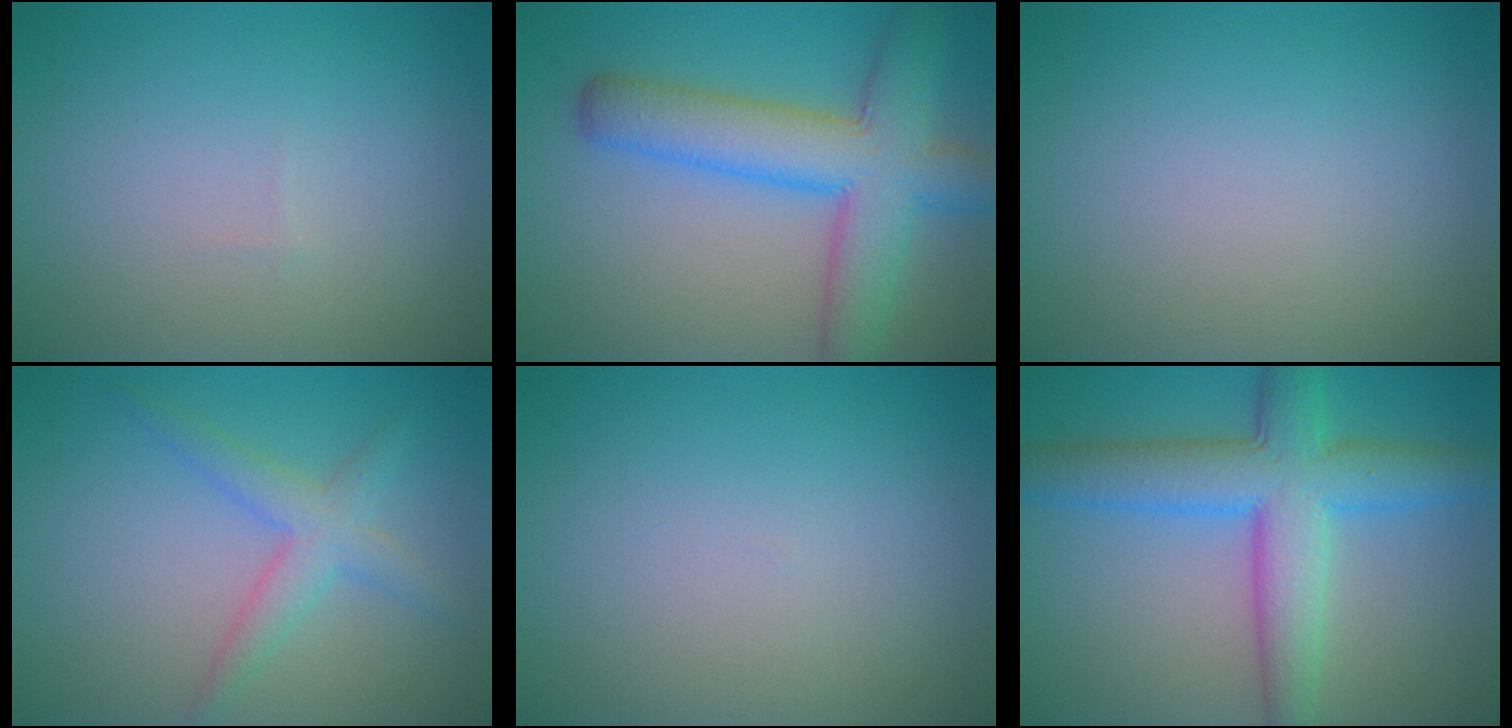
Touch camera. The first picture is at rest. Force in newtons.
{"total": 8.0, "press": 8.0, "slide": 0.4}
{"total": 0.0}
{"total": 2.9, "press": 2.9, "slide": 0.1}
{"total": 0.0}
{"total": 7.3, "press": 7.3, "slide": 0.1}